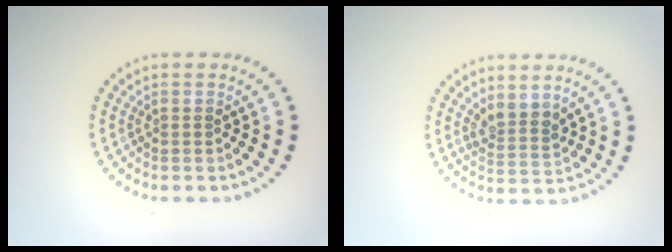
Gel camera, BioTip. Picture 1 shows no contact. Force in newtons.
{"total": 2.4, "press": 1.9, "slide": 1.5}